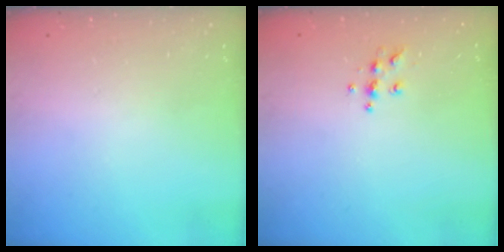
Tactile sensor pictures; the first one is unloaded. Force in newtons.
{"total": 6.9, "press": 6.9, "slide": 0.4}